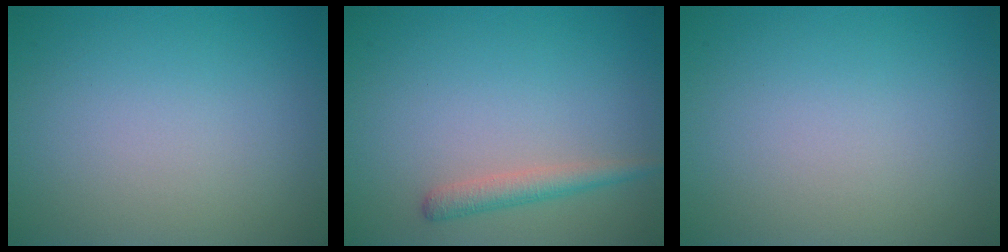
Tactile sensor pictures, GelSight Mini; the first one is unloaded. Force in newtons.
{"total": 1.9, "press": 1.9, "slide": 0.1}
{"total": 0.0}